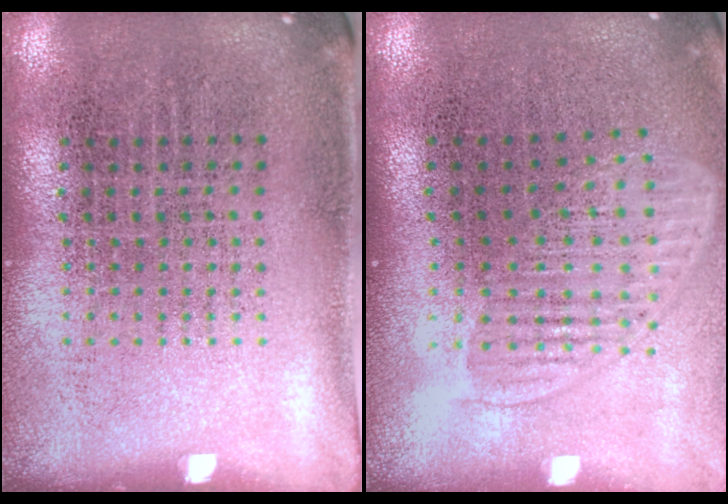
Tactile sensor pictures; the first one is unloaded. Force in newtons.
{"total": 1.6, "press": 1.4, "slide": 0.8}